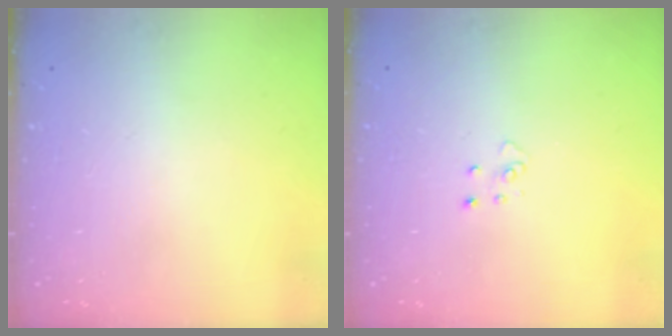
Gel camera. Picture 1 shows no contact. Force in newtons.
{"total": 3.7, "press": 3.7, "slide": 0.3}